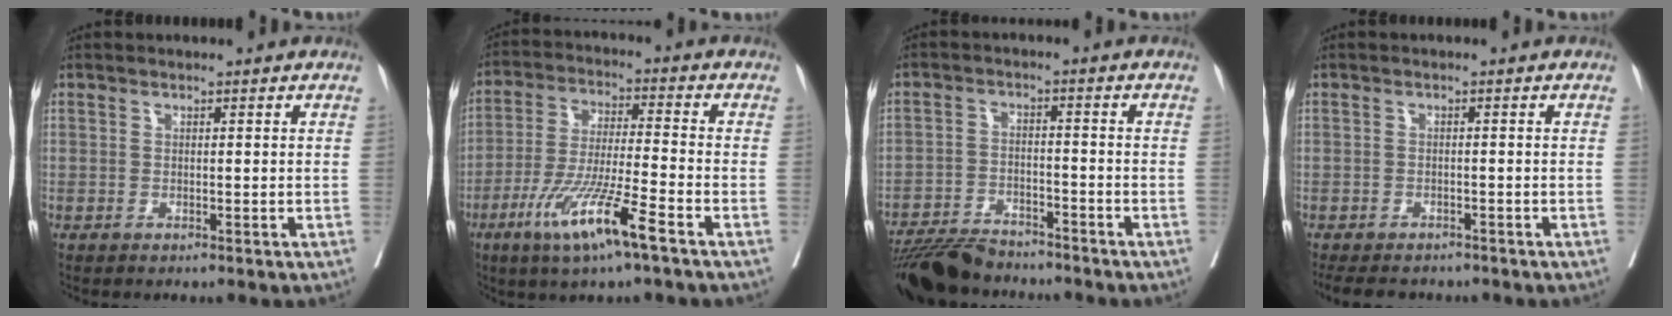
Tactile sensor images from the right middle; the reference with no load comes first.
{"total": 11.6, "force": [-6.3, 0.0, 9.7], "torque": [-0.194, -0.027, -0.118]}
{"total": 10.0, "force": [-9.4, 2.2, 2.8], "torque": [-0.043, -0.006, -0.157]}
{"total": 7.9, "force": [-6.8, 3.0, 2.8], "torque": [-0.043, -0.008, -0.091]}